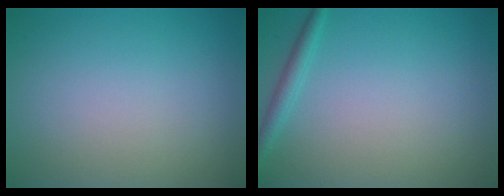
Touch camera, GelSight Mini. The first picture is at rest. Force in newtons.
{"total": 1.5, "press": 1.4, "slide": 0.1}